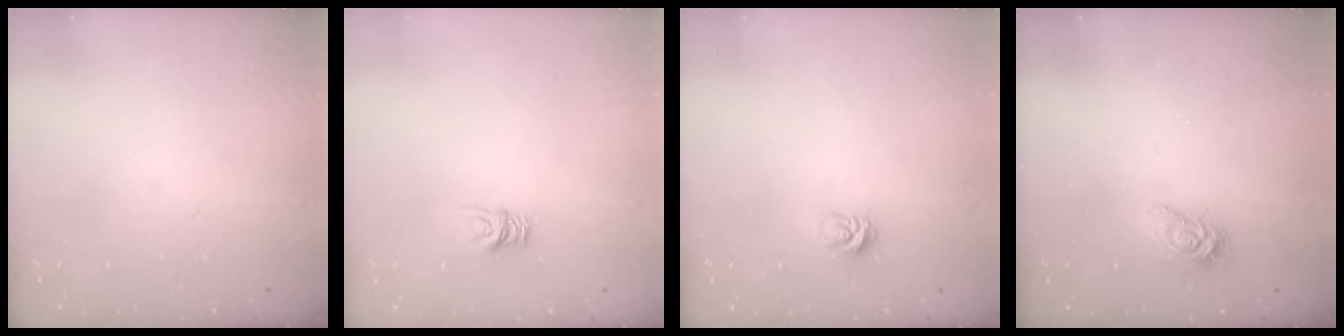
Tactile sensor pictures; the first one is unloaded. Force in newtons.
{"total": 7.2, "press": 7.2, "slide": 0.5}
{"total": 4.6, "press": 4.6, "slide": 0.5}
{"total": 6.0, "press": 6.0, "slide": 0.3}